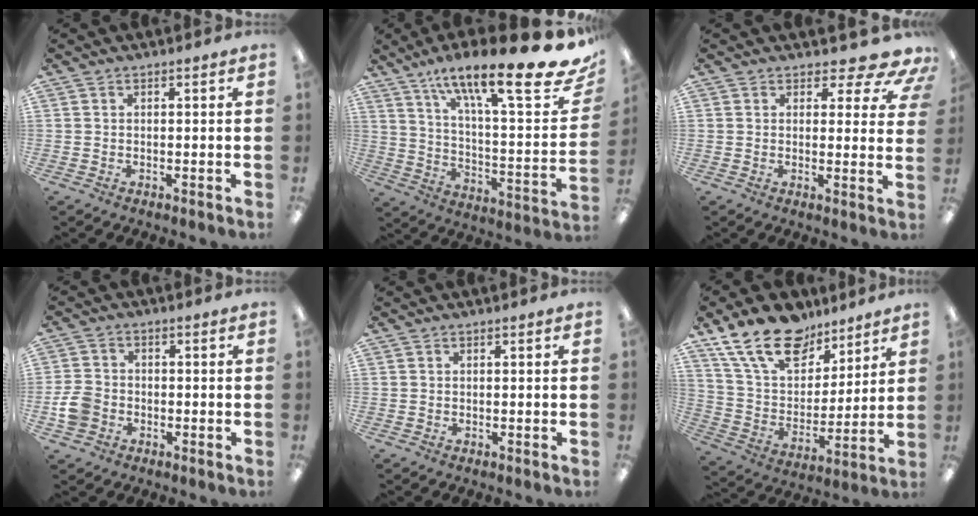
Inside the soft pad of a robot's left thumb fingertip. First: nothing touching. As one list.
[{"total": 23.6, "force": [16.3, 4.5, 16.4], "torque": [-0.239, -0.112, 0.255]}, {"total": 7.5, "force": [5.6, 2.8, 4.1], "torque": [-0.042, -0.041, 0.096]}, {"total": 5.8, "force": [-1.8, 4.7, 2.9], "torque": [-0.058, 0.013, -0.031]}, {"total": 0.0}, {"total": 19.3, "force": [13.7, 10.2, 9.0], "torque": [-0.174, -0.075, 0.252]}]